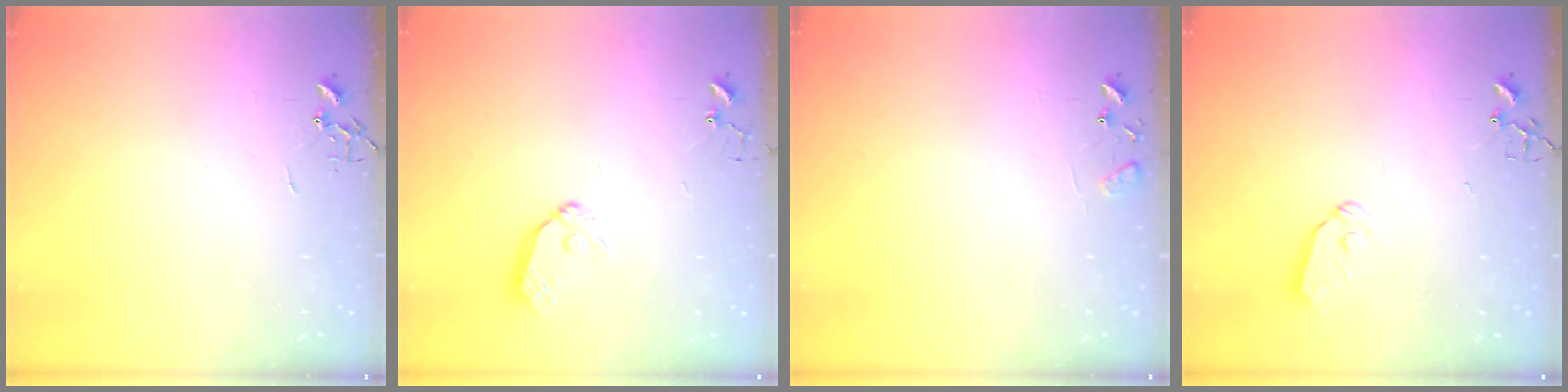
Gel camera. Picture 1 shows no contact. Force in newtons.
{"total": 9.5, "press": 9.5, "slide": 0.9}
{"total": 7.7, "press": 7.7, "slide": 0.6}
{"total": 7.4, "press": 7.4, "slide": 0.5}